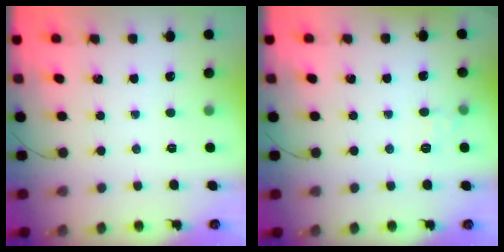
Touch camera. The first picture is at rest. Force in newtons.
{"total": 6.2, "press": 6.0, "slide": 1.5}